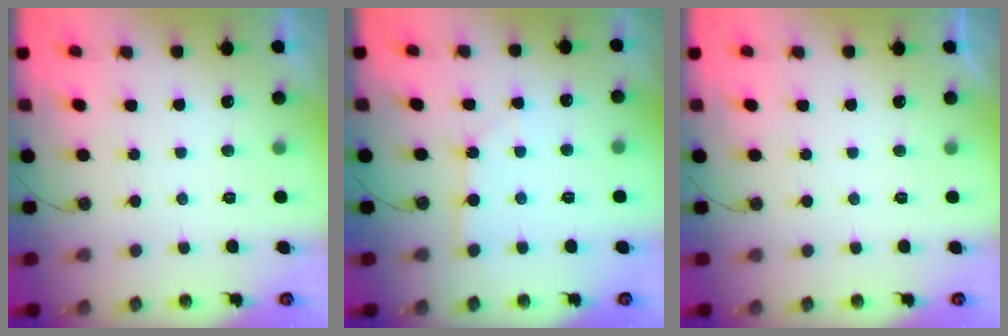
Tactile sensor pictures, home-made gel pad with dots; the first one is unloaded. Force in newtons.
{"total": 2.1, "press": 2.1, "slide": 0.2}
{"total": 0.0}